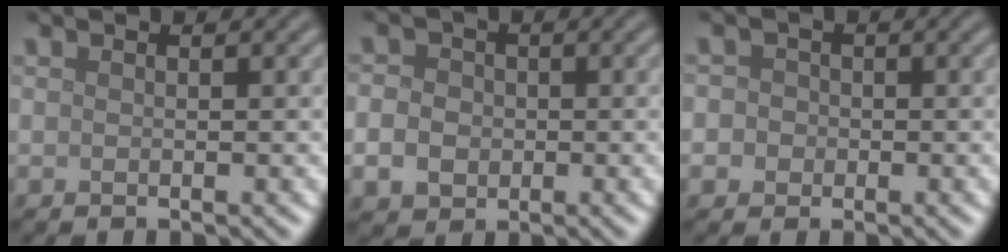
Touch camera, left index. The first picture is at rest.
{"total": 3.6, "force": [-0.5, 3.1, 1.7], "torque": [-0.022, 0.002, -0.019]}
{"total": 3.3, "force": [0.2, 3.1, 1.2], "torque": [0.007, 0.026, -0.028]}